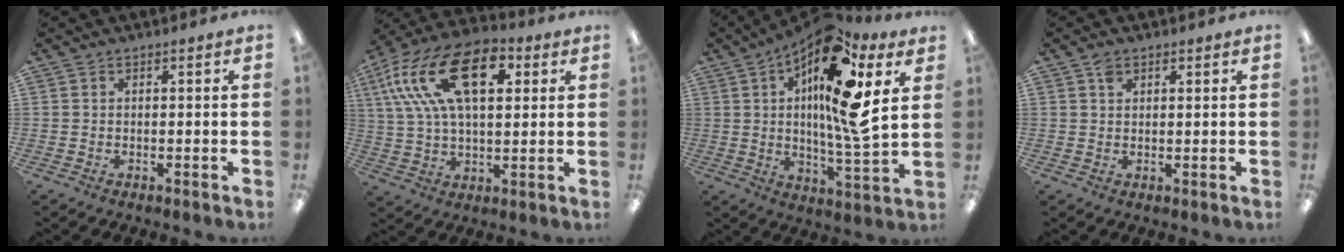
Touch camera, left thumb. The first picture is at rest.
{"total": 21.5, "force": [8.5, 11.7, 15.9], "torque": [-0.310, -0.012, 0.146]}
{"total": 20.2, "force": [8.2, 4.9, 17.8], "torque": [-0.298, -0.043, 0.117]}
{"total": 1.9, "force": [1.1, 1.1, 1.0], "torque": [-0.016, -0.002, 0.019]}